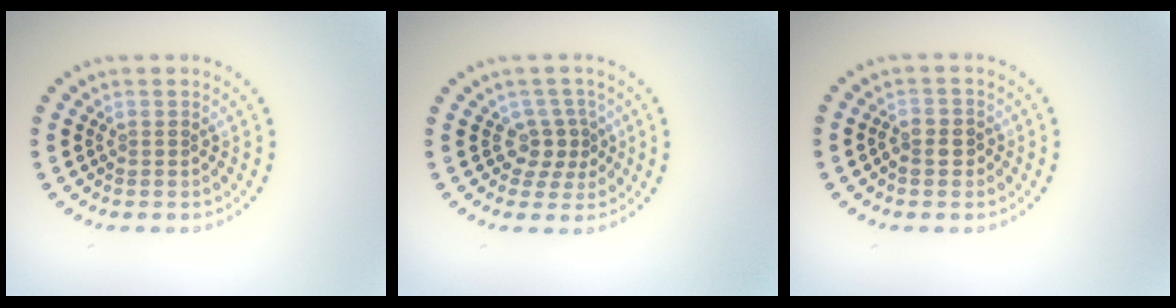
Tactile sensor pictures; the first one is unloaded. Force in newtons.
{"total": 2.4, "press": 1.7, "slide": 1.7}
{"total": 1.4, "press": 1.4, "slide": 0.4}